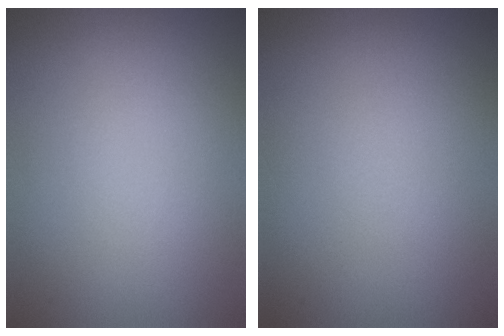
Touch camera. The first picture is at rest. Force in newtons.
{"total": 0.0}